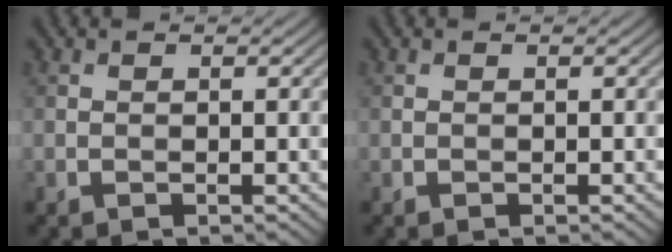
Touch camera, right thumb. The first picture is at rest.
{"total": 0.0}